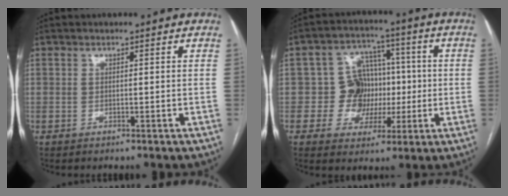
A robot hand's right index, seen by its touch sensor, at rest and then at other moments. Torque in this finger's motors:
{"motor_torque": [0.42, 0.07, 0.07, 0.02]}